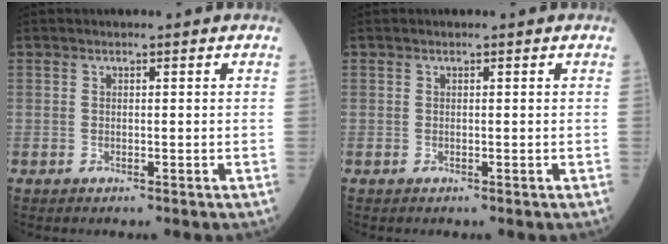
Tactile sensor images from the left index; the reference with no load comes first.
{"total": 0.0}